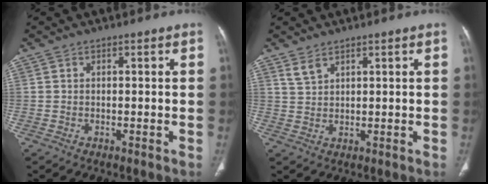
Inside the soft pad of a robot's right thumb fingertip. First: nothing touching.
{"total": 2.3, "force": [1.9, 0.8, 1.0], "torque": [-0.019, -0.007, 0.046]}